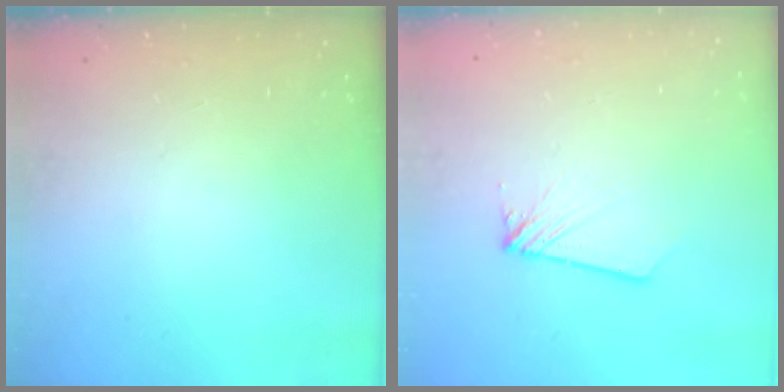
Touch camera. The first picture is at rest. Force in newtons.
{"total": 1.8, "press": 1.8, "slide": 0.1}